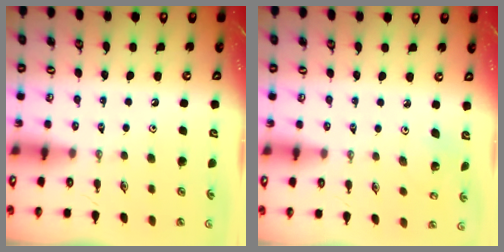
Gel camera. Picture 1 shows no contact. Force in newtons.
{"total": 2.6, "press": 2.6, "slide": 0.2}